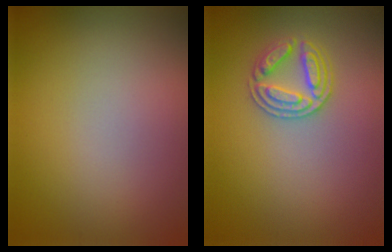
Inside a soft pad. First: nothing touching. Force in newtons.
{"total": 2.7, "press": 2.7, "slide": 0.4}